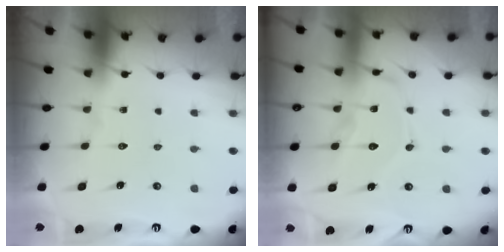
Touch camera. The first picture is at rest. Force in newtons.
{"total": 13.4, "press": 13.4, "slide": 1.0}